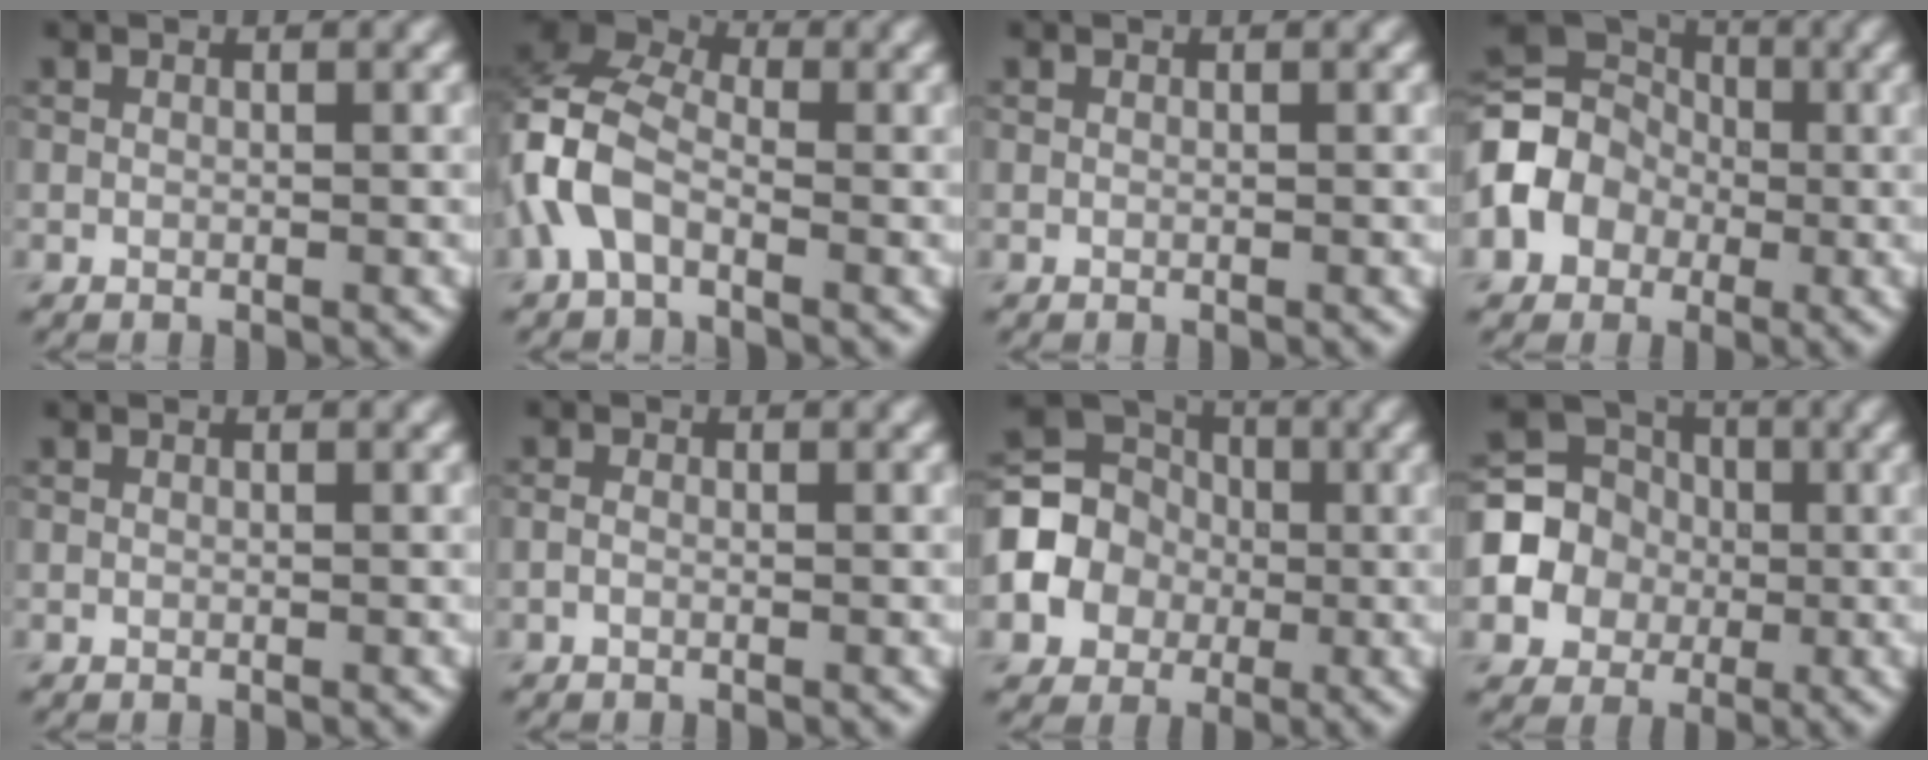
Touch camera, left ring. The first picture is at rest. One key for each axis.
{"total": 5.8, "fx": -2.1, "fy": 3.6, "fz": 4.1, "tx": -0.100, "ty": 0.009, "tz": -0.058}
{"total": 0.0}
{"total": 7.7, "fx": -1.5, "fy": 6.4, "fz": 3.9, "tx": -0.069, "ty": -0.002, "tz": -0.044}
{"total": 0.0}
{"total": 0.6, "fx": -0.3, "fy": 0.3, "fz": 0.4, "tx": -0.011, "ty": -0.001, "tz": -0.009}
{"total": 8.4, "fx": -1.1, "fy": 7.5, "fz": 3.6, "tx": -0.069, "ty": 0.000, "tz": -0.047}
{"total": 8.8, "fx": -0.7, "fy": 8.2, "fz": 3.1, "tx": -0.075, "ty": 0.016, "tz": -0.042}